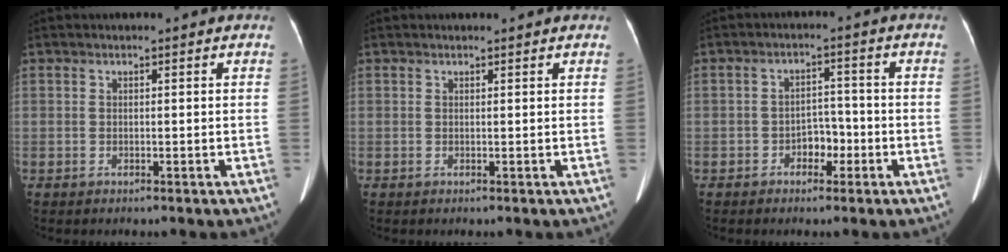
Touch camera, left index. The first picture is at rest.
{"total": 1.4, "force": [1.3, 0.1, 0.4], "torque": [-0.010, 0.009, 0.015]}
{"total": 3.5, "force": [-1.8, 2.2, 2.0], "torque": [-0.029, 0.008, -0.033]}